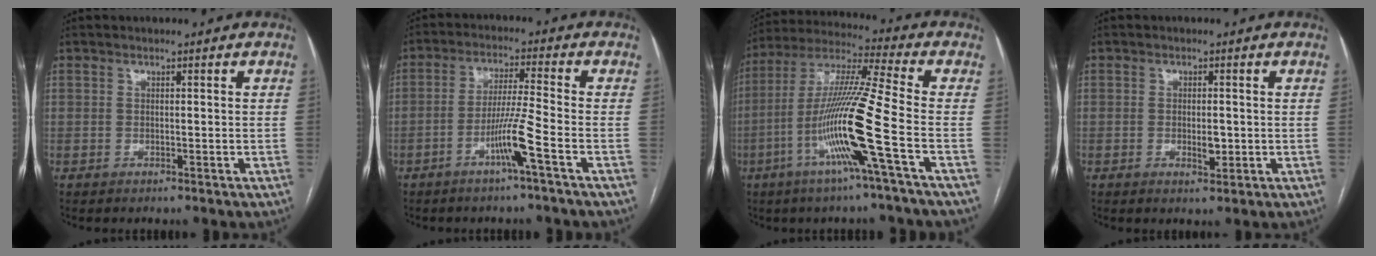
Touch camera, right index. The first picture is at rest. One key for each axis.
{"total": 6.8, "fx": -3.2, "fy": -1.1, "fz": 5.9, "tx": -0.114, "ty": -0.002, "tz": -0.063}
{"total": 15.7, "fx": -5.3, "fy": -1.7, "fz": 14.7, "tx": -0.290, "ty": -0.011, "tz": -0.110}
{"total": 2.5, "fx": -0.3, "fy": 1.1, "fz": 2.3, "tx": -0.037, "ty": -0.002, "tz": -0.002}